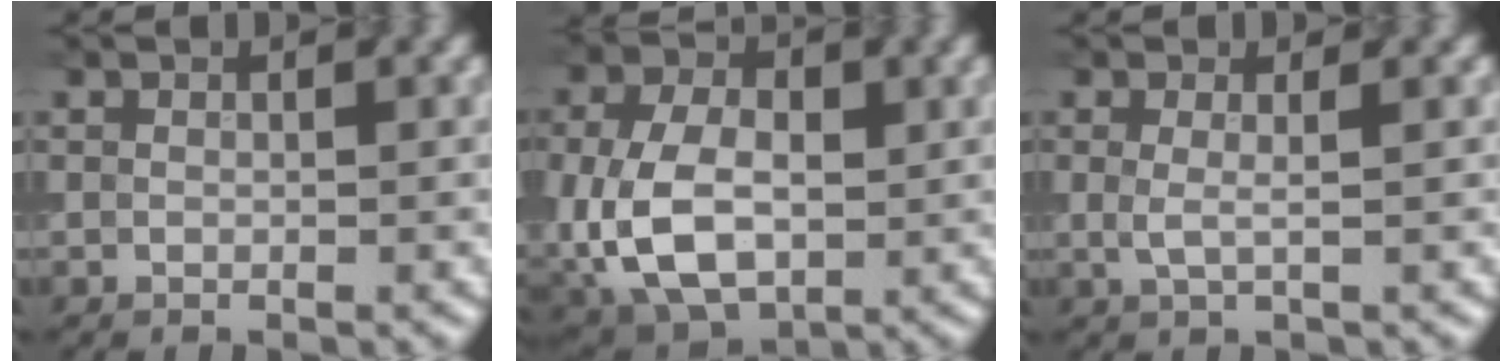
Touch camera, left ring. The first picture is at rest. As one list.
[{"total": 8.9, "force": [-0.9, 6.1, 6.5], "torque": [-0.147, -0.005, -0.019]}, {"total": 1.5, "force": [0.2, 0.5, 1.4], "torque": [-0.026, -0.007, 0.001]}]